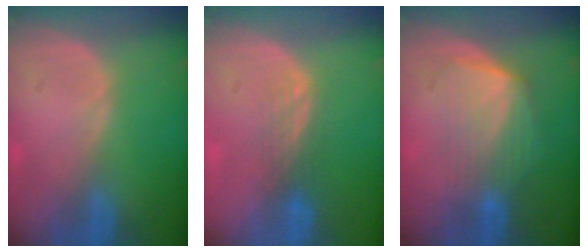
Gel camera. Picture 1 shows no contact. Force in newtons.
{"total": 3.0, "press": 2.5, "slide": 1.7}
{"total": 6.5, "press": 6.1, "slide": 2.1}